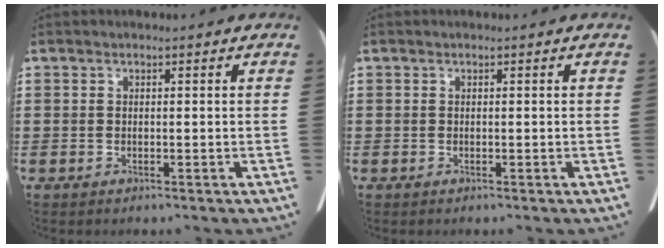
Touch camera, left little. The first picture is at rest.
{"total": 0.0}